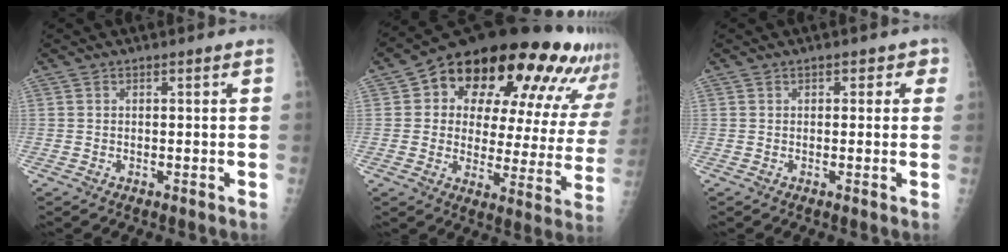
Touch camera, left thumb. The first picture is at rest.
{"total": 28.7, "force": [15.5, 13.7, 19.9], "torque": [-0.240, -0.008, 0.208]}
{"total": 2.5, "force": [0.8, 1.9, 1.5], "torque": [0.015, 0.004, 0.000]}